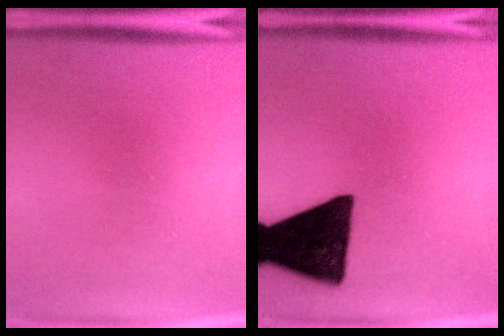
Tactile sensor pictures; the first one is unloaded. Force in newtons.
{"total": 15.9}